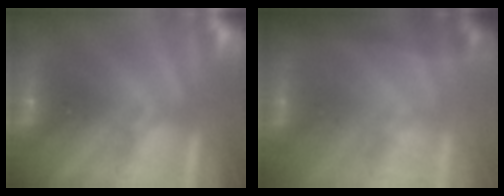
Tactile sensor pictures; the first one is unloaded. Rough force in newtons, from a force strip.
{"total": 1.3}